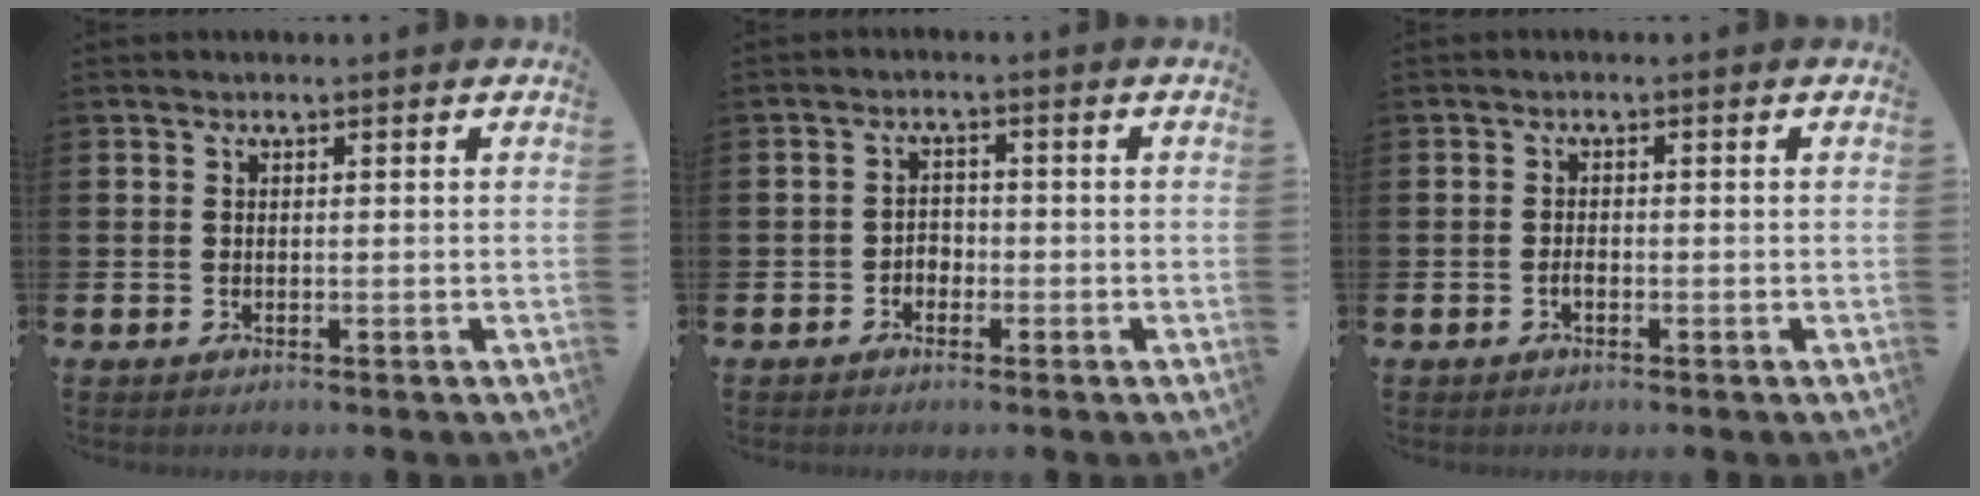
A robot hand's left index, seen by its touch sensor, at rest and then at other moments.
{"total": 2.0, "force": [-1.3, 1.5, 0.5], "torque": [-0.007, 0.002, -0.030]}
{"total": 1.0, "force": [-0.5, 0.5, 0.7], "torque": [-0.007, -0.004, -0.012]}